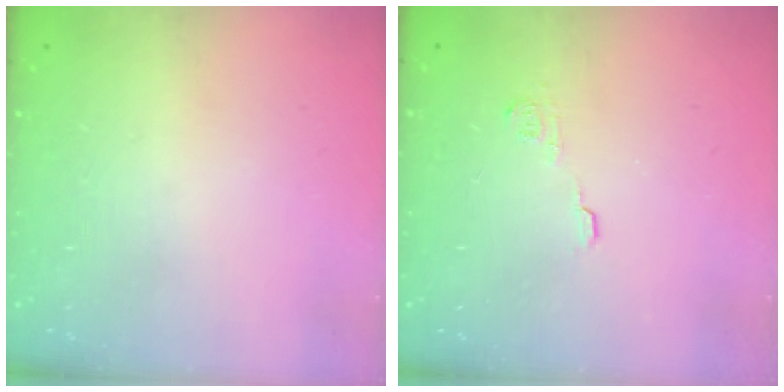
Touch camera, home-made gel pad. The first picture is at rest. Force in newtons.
{"total": 4.8, "press": 4.8, "slide": 0.4}